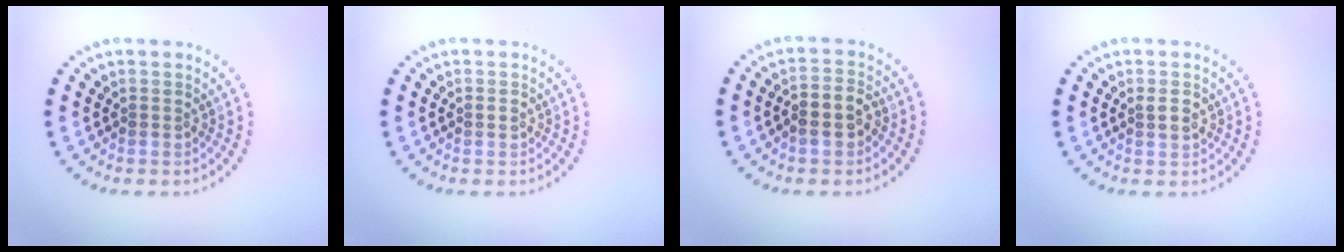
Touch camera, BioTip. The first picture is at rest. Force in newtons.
{"total": 0.7, "press": 0.7, "slide": 0.1}
{"total": 2.7, "press": 2.6, "slide": 1.0}
{"total": 1.0, "press": 1.0, "slide": 0.1}